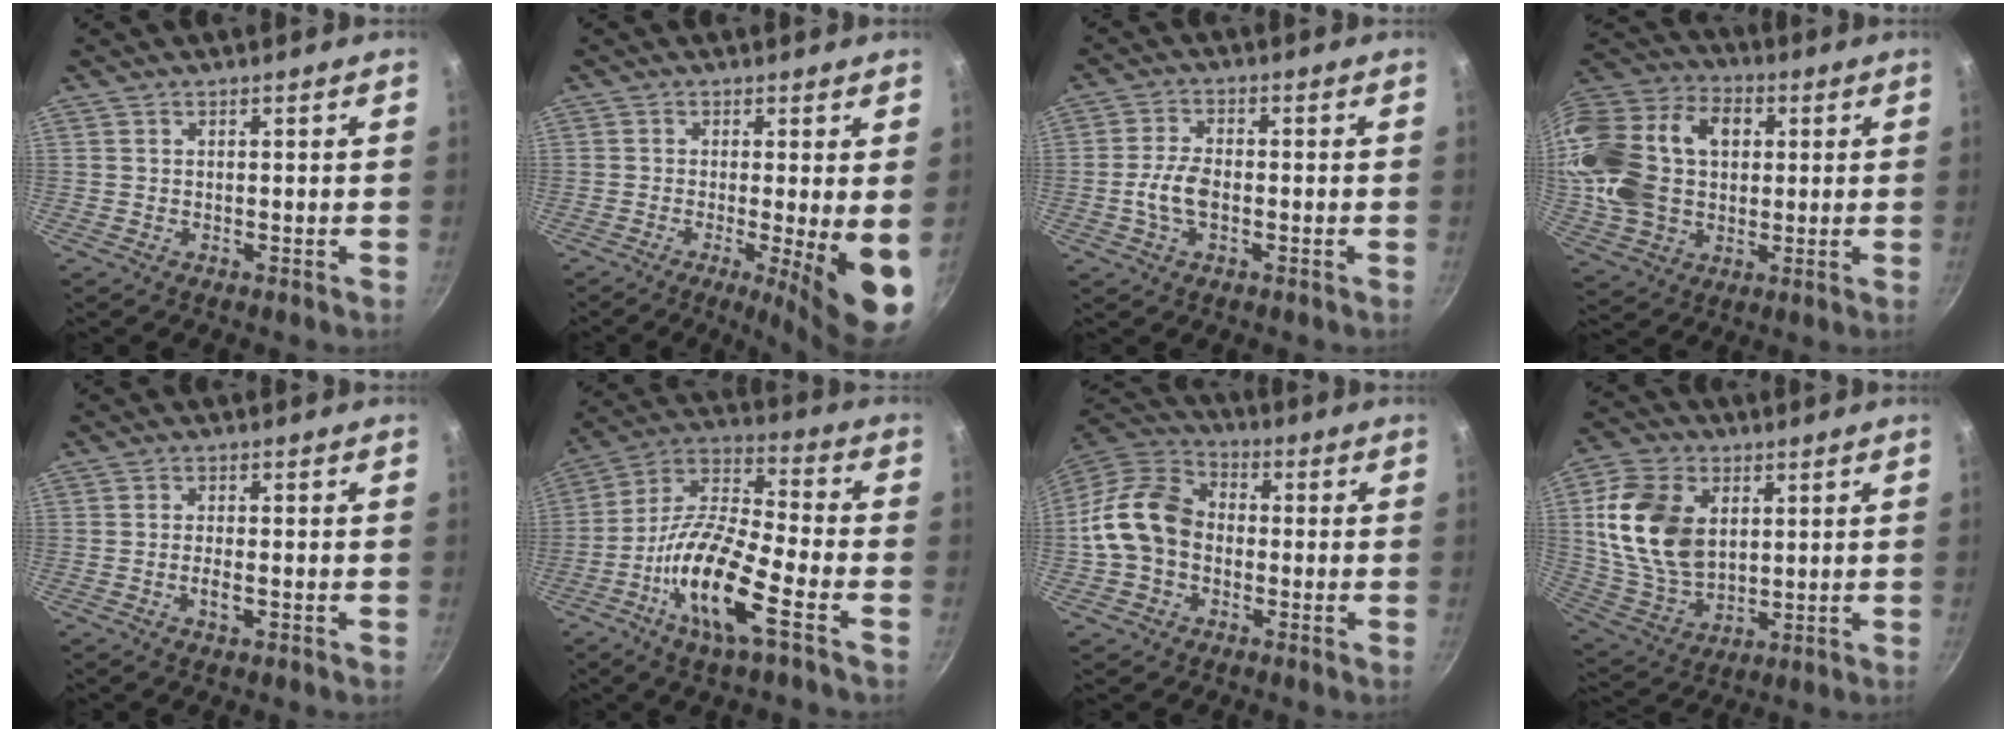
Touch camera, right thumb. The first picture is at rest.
{"total": 10.0, "force": [-1.6, 1.5, 9.8], "torque": [-0.128, -0.015, -0.021]}
{"total": 6.0, "force": [-1.3, 3.3, 4.8], "torque": [-0.097, 0.016, -0.030]}
{"total": 25.5, "force": [3.7, 18.6, 17.1], "torque": [-0.339, 0.033, 0.066]}
{"total": 2.5, "force": [-0.8, 0.8, 2.2], "torque": [-0.047, 0.004, -0.017]}
{"total": 16.8, "force": [-6.8, 4.3, 14.8], "torque": [-0.283, 0.041, -0.148]}
{"total": 13.7, "force": [-1.4, 10.6, 8.6], "torque": [-0.135, 0.034, -0.042]}
{"total": 17.3, "force": [3.5, 11.9, 12.1], "torque": [-0.212, -0.009, 0.075]}